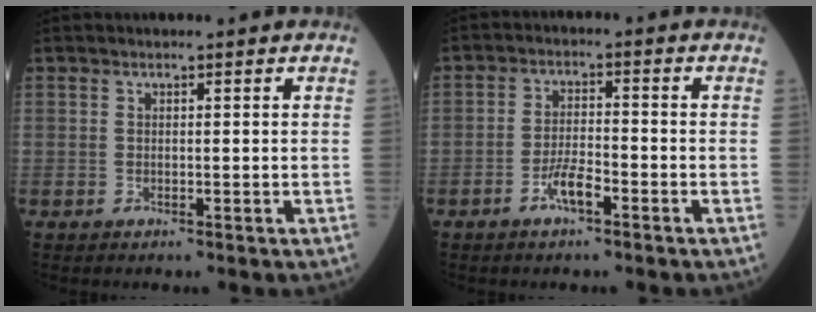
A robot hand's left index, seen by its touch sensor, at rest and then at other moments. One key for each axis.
{"total": 4.1, "fx": -2.6, "fy": 0.8, "fz": 3.1, "tx": -0.059, "ty": 0.000, "tz": -0.051}